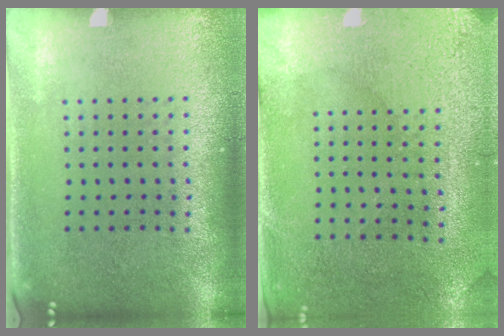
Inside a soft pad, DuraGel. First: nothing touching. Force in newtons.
{"total": 3.0, "press": 2.6, "slide": 1.4}